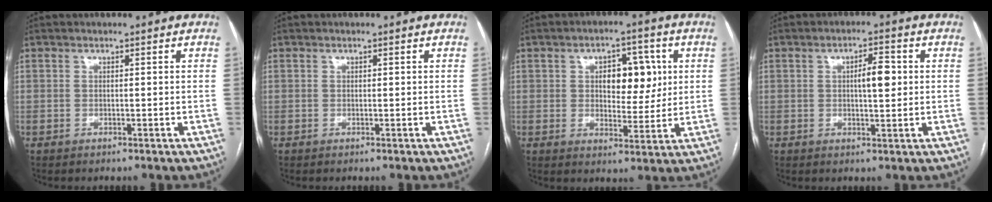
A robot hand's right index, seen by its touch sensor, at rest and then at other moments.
{"total": 0.0}
{"total": 8.1, "force": [1.9, 4.3, 6.6], "torque": [-0.088, 0.013, 0.035]}
{"total": 4.6, "force": [0.6, 1.3, 4.4], "torque": [-0.071, 0.007, 0.010]}